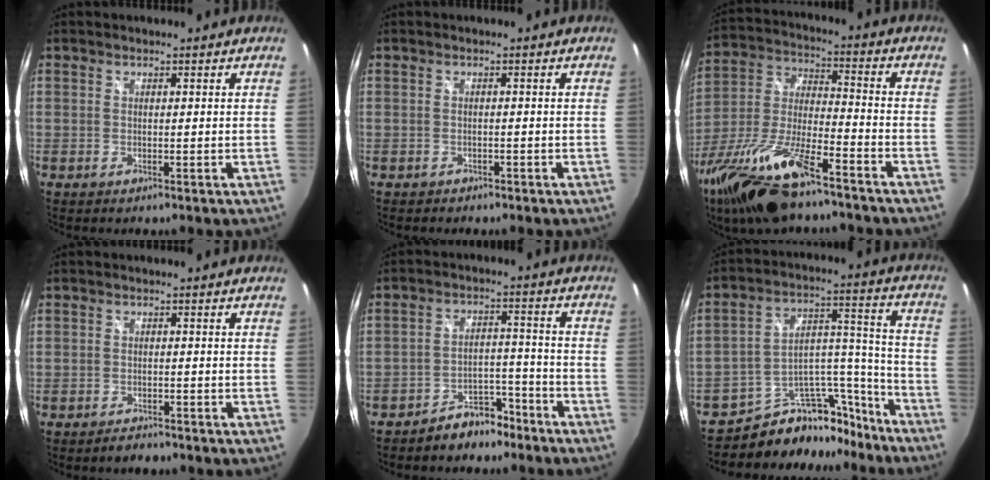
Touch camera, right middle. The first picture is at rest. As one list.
[{"total": 1.3, "force": [-1.1, 0.7, 0.3], "torque": [-0.009, -0.001, -0.015]}, {"total": 21.6, "force": [-14.9, 6.1, 14.3], "torque": [-0.298, -0.031, -0.272]}, {"total": 2.0, "force": [-1.8, 0.7, 0.4], "torque": [-0.012, 0.004, -0.027]}, {"total": 5.7, "force": [-4.7, 2.8, 1.6], "torque": [-0.039, 0.023, -0.061]}, {"total": 18.7, "force": [-15.6, 8.7, 5.6], "torque": [-0.087, 0.077, -0.225]}]